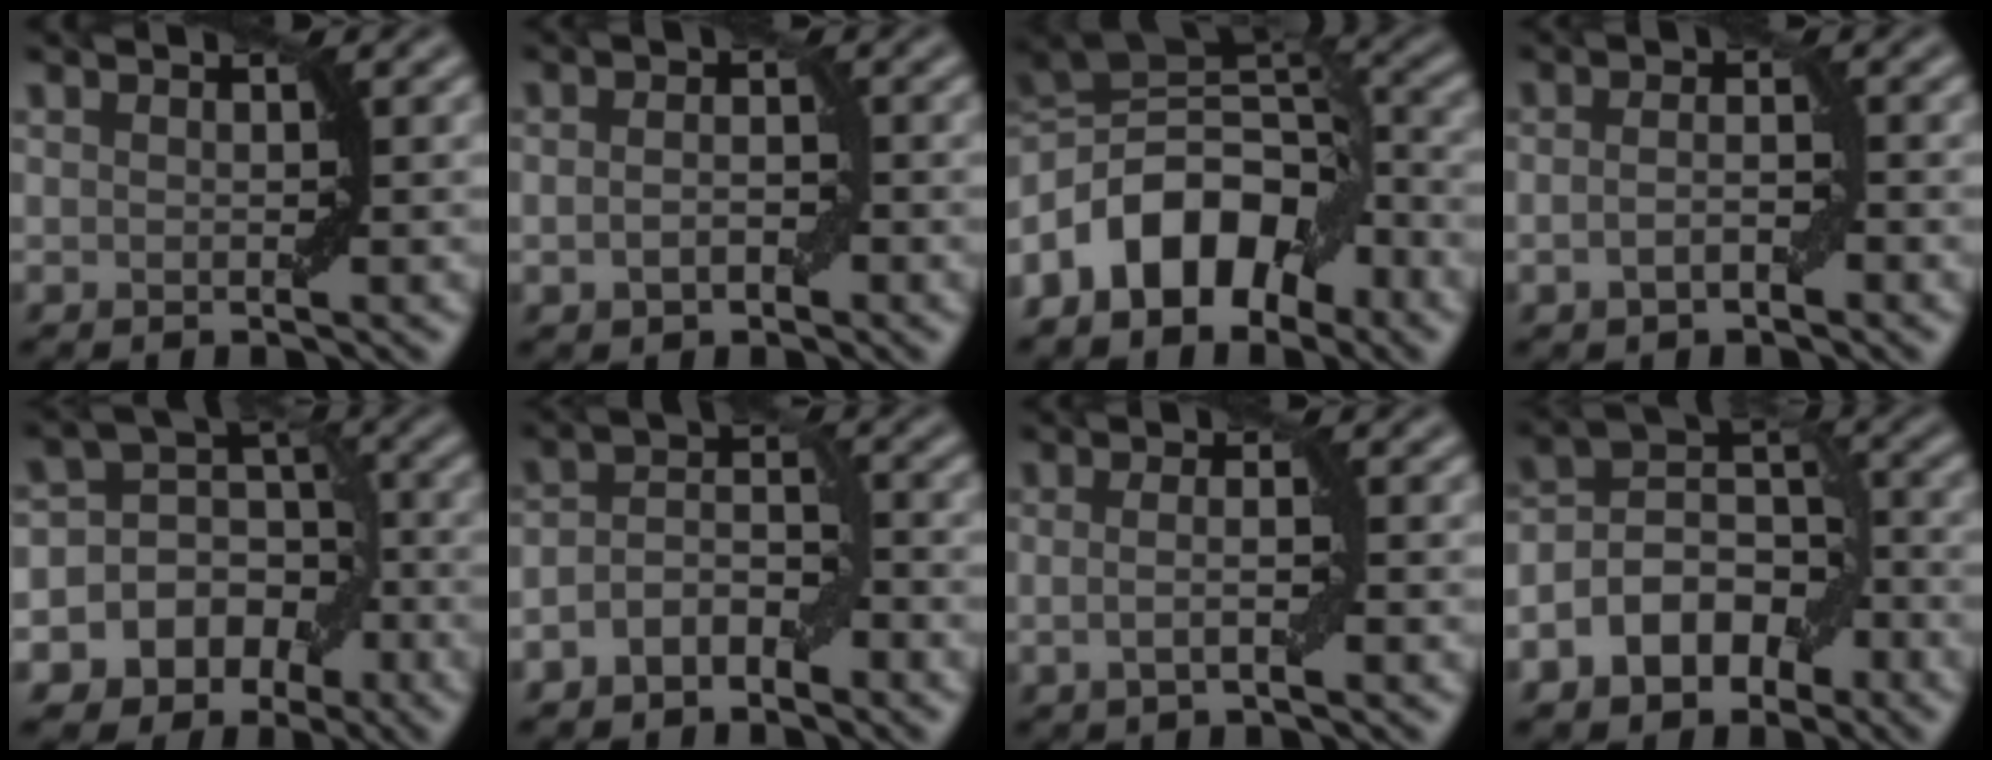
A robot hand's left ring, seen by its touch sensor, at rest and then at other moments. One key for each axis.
{"total": 2.3, "fx": -0.6, "fy": 1.4, "fz": 1.7, "tx": -0.033, "ty": 0.002, "tz": -0.012}
{"total": 10.6, "fx": -5.2, "fy": 6.1, "fz": 6.8, "tx": -0.104, "ty": 0.010, "tz": -0.111}
{"total": 2.2, "fx": -0.8, "fy": 0.9, "fz": 1.8, "tx": -0.037, "ty": 0.001, "tz": -0.017}
{"total": 9.8, "fx": -4.3, "fy": 8.2, "fz": 3.3, "tx": -0.048, "ty": 0.008, "tz": -0.084}
{"total": 3.9, "fx": -2.0, "fy": 2.3, "fz": 2.4, "tx": -0.040, "ty": 0.010, "tz": -0.041}
{"total": 2.4, "fx": -0.3, "fy": 0.6, "fz": 2.3, "tx": -0.044, "ty": -0.003, "tz": -0.007}
{"total": 7.2, "fx": -3.4, "fy": 4.7, "fz": 4.4, "tx": -0.068, "ty": 0.009, "tz": -0.073}